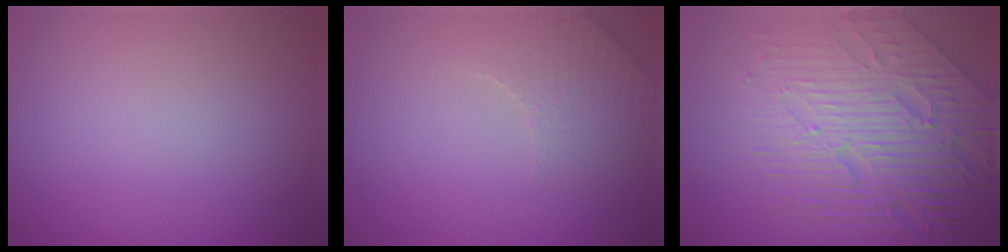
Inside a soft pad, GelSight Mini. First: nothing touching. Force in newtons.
{"total": 2.8, "press": 2.7, "slide": 0.8}
{"total": 7.6, "press": 5.6, "slide": 5.2}